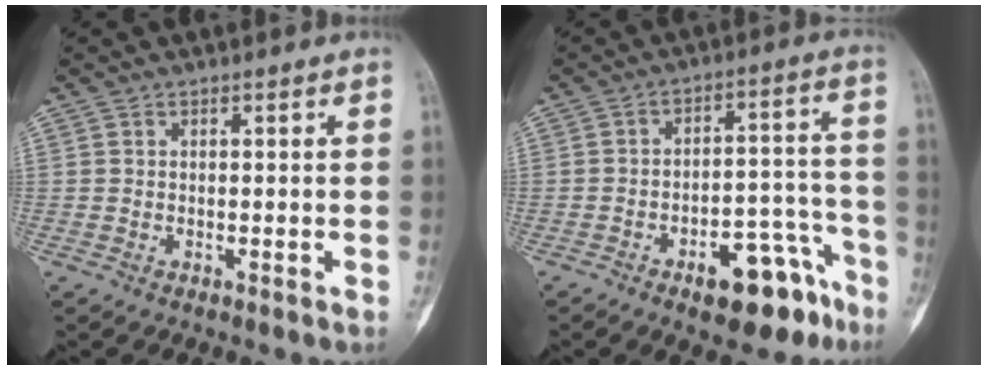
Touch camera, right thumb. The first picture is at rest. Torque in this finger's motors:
{"motor_torque": [1.79, 0.86, 0.79, -0.67, 0.21]}